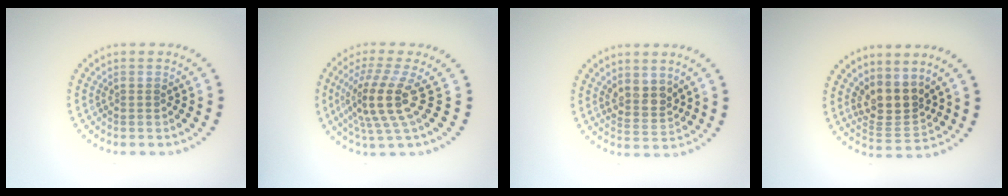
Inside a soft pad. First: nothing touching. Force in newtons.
{"total": 4.6, "press": 3.5, "slide": 3.0}
{"total": 2.4, "press": 2.2, "slide": 1.1}
{"total": 3.5, "press": 2.6, "slide": 2.3}